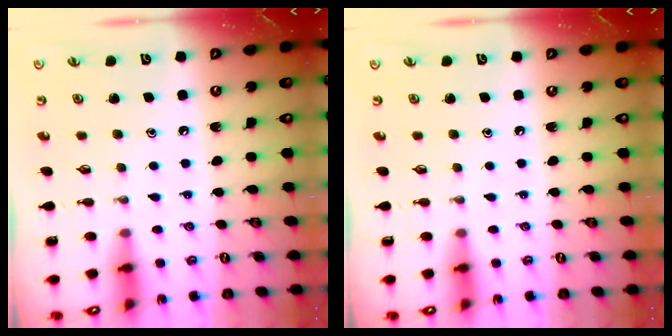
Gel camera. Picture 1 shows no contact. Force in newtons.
{"total": 0.0}